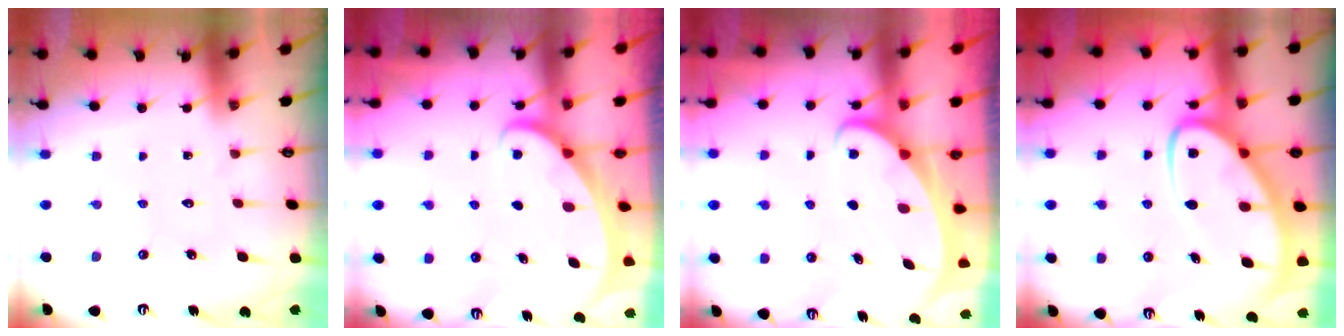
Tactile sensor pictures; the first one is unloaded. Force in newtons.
{"total": 2.0, "press": 2.0, "slide": 0.2}
{"total": 2.7, "press": 2.7, "slide": 0.3}
{"total": 13.5, "press": 13.5, "slide": 1.3}